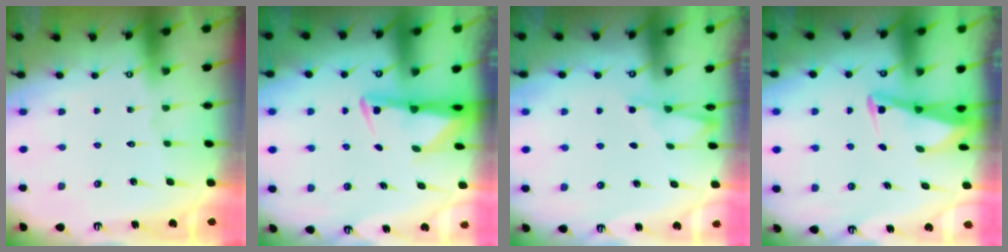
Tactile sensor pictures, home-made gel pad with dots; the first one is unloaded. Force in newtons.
{"total": 3.1, "press": 3.0, "slide": 0.6}
{"total": 2.4, "press": 2.3, "slide": 0.5}
{"total": 2.9, "press": 2.9, "slide": 0.3}